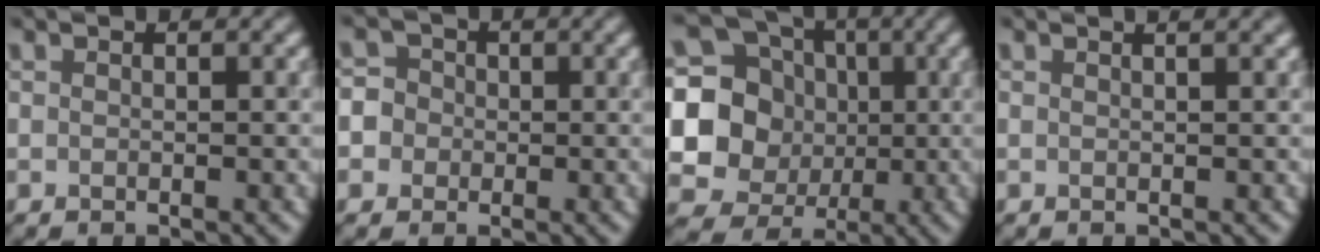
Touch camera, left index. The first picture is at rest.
{"total": 5.3, "force": [-1.2, 5.1, 1.1], "torque": [-0.006, 0.020, -0.052]}
{"total": 12.1, "force": [0.4, 11.4, 4.0], "torque": [-0.132, 0.018, -0.007]}
{"total": 1.3, "force": [0.8, 0.4, 0.9], "torque": [-0.005, 0.006, 0.000]}